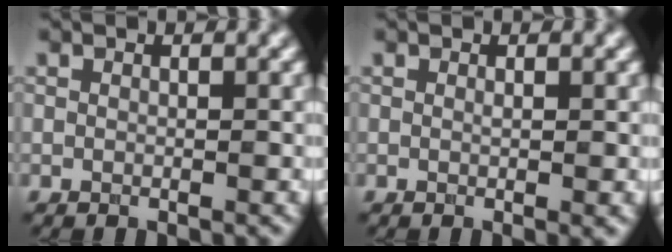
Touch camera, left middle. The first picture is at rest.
{"total": 0.7, "force": [0.0, 0.1, 0.7], "torque": [-0.009, -0.002, 0.000]}